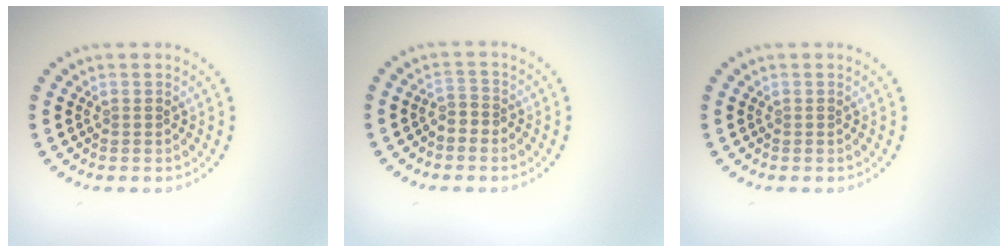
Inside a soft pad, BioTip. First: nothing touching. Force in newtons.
{"total": 1.5, "press": 1.2, "slide": 0.9}
{"total": 0.0}